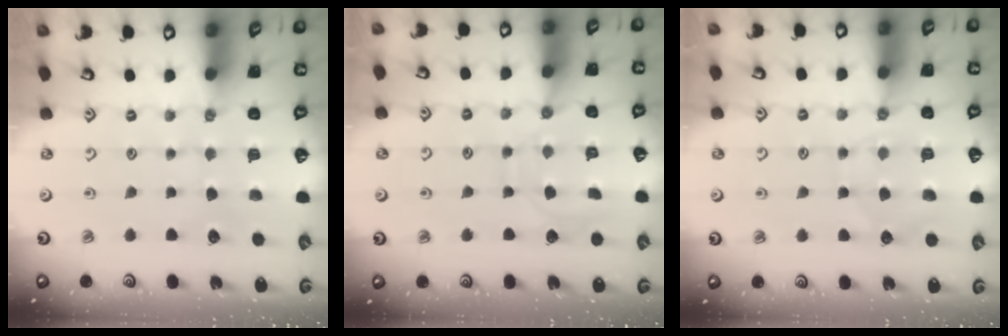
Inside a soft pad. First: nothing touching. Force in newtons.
{"total": 9.2, "press": 9.2, "slide": 0.7}
{"total": 6.4, "press": 6.4, "slide": 0.7}